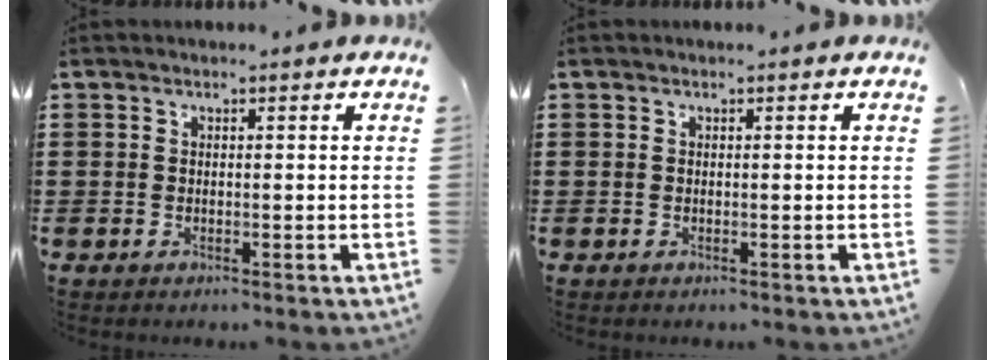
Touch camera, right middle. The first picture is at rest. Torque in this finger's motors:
{"motor_torque": [0.00, 0.00, 0.00, -0.01]}